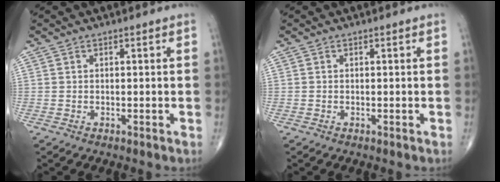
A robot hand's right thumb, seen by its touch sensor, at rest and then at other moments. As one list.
[{"total": 0.0}]